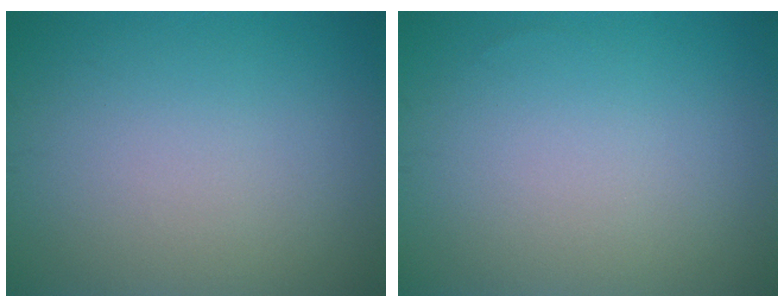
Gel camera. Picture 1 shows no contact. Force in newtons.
{"total": 0.0}